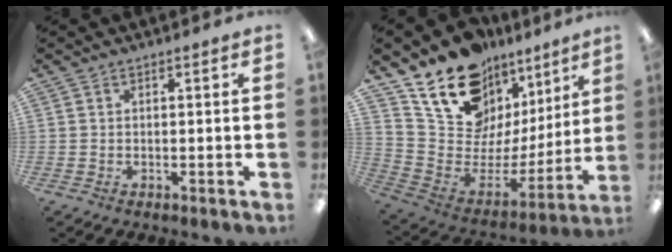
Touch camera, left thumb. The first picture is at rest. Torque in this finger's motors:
{"motor_torque": [2.29, 2.05, 1.45, -1.32, 0.11]}